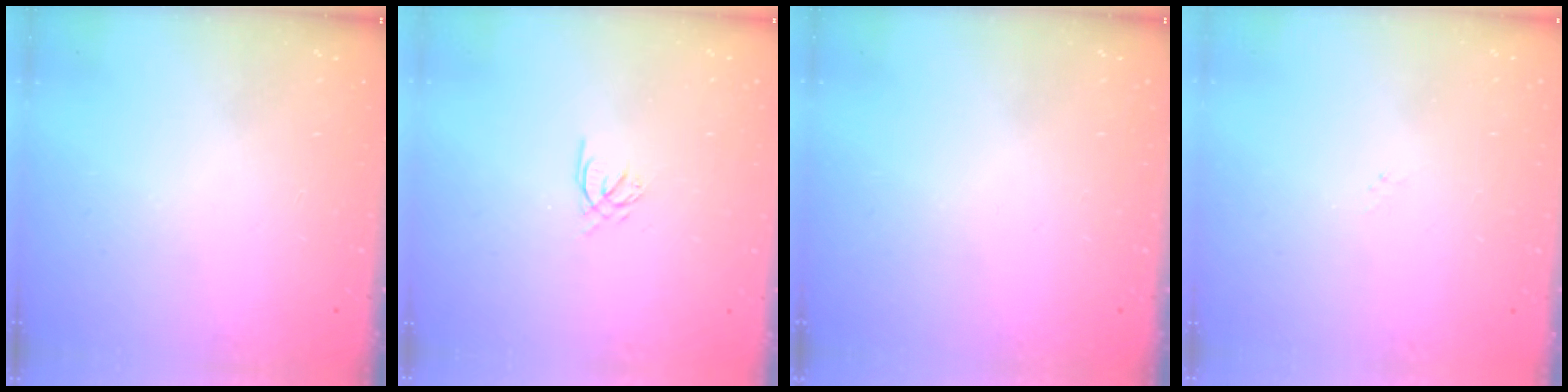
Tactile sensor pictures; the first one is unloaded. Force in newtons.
{"total": 2.2, "press": 2.2, "slide": 0.2}
{"total": 0.0}
{"total": 1.3, "press": 1.2, "slide": 0.3}